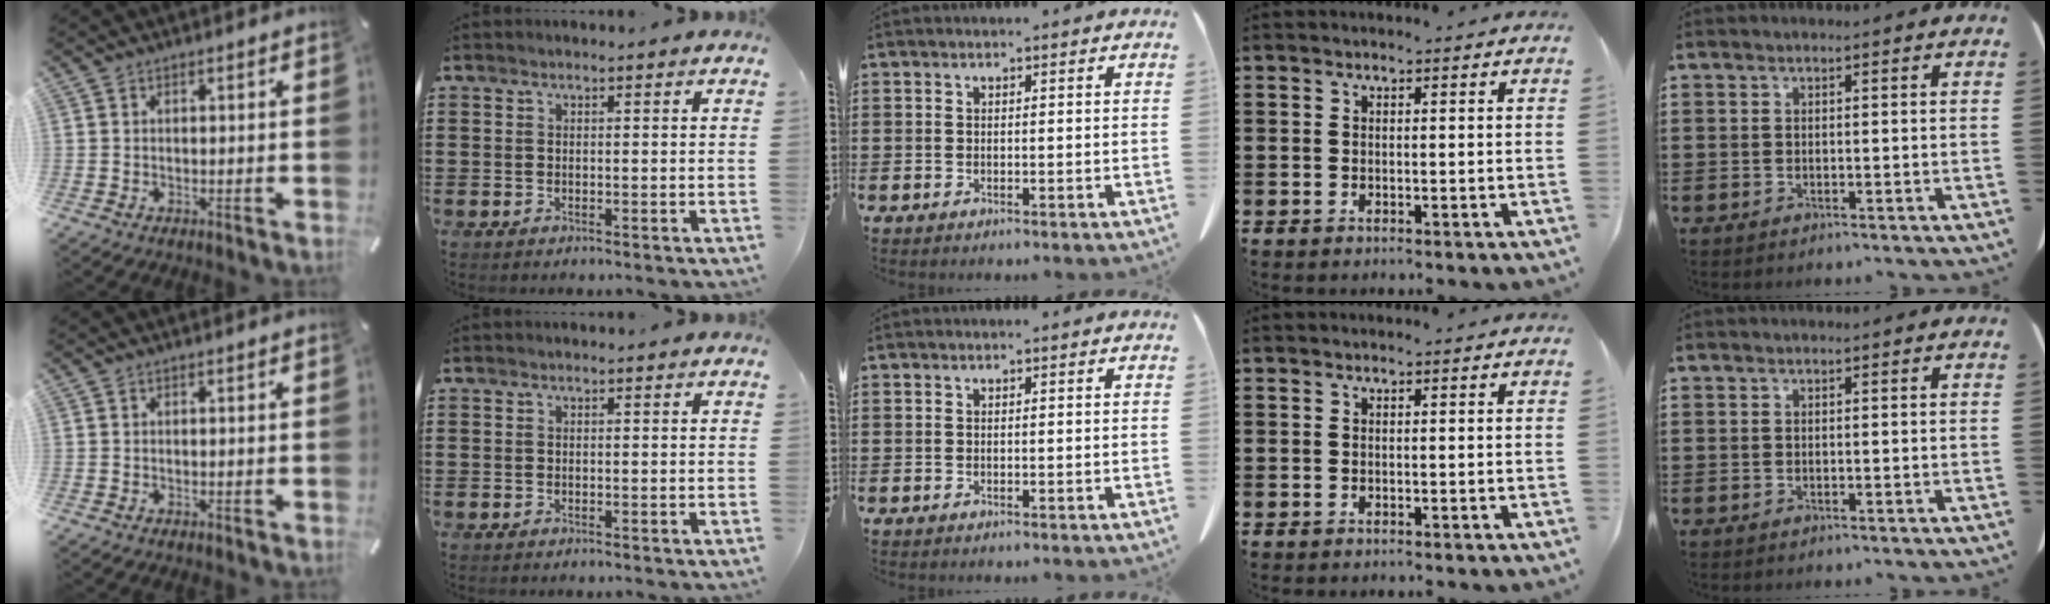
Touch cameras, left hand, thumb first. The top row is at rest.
{}